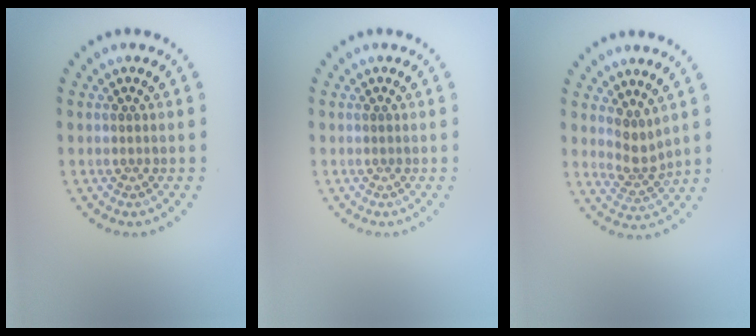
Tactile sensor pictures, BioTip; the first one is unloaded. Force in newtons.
{"total": 0.0}
{"total": 2.3, "press": 1.6, "slide": 1.7}